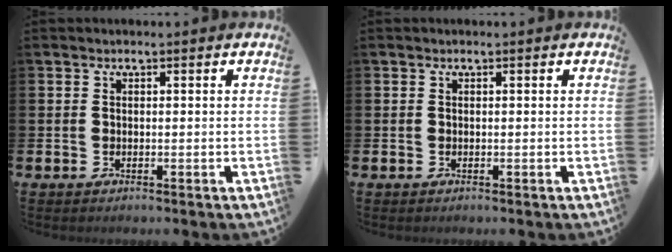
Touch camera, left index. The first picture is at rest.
{"total": 0.0}